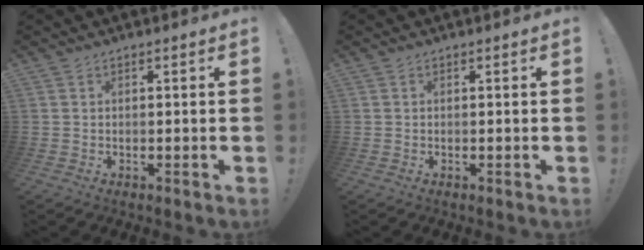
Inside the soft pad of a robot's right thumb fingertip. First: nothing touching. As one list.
[{"total": 0.0}]